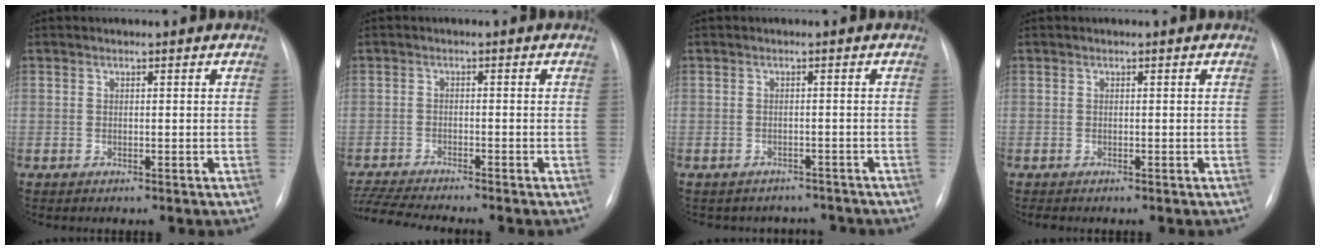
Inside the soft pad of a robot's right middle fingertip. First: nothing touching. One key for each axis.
{"total": 8.4, "fx": -7.7, "fy": -0.6, "fz": 3.3, "tx": -0.061, "ty": -0.016, "tz": -0.131}
{"total": 5.7, "fx": -5.1, "fy": 2.5, "fz": -0.1, "tx": 0.004, "ty": 0.015, "tz": -0.054}
{"total": 0.5, "fx": -0.5, "fy": 0.0, "fz": 0.2, "tx": -0.004, "ty": -0.001, "tz": -0.007}